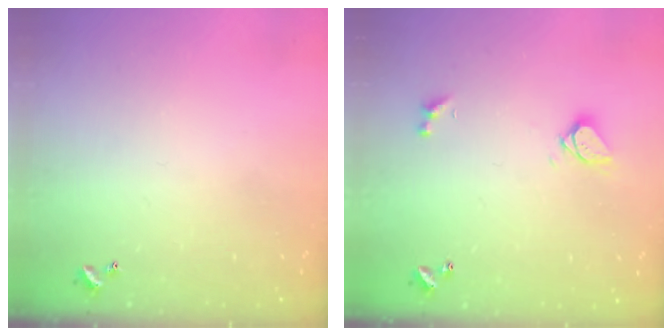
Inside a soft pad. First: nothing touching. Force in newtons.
{"total": 2.9, "press": 2.9, "slide": 0.2}